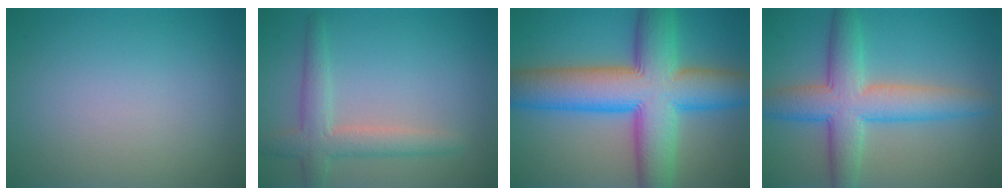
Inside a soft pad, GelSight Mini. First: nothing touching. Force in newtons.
{"total": 3.6, "press": 3.6, "slide": 0.2}
{"total": 13.0, "press": 12.9, "slide": 0.4}
{"total": 7.1, "press": 7.1, "slide": 0.2}